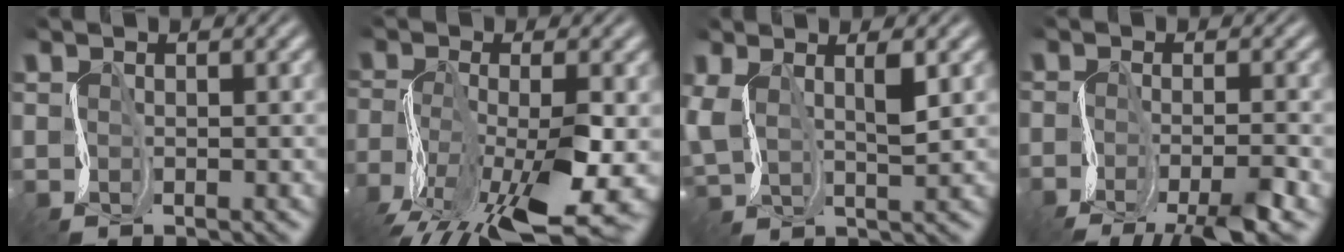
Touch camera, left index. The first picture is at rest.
{"total": 12.4, "force": [-6.2, 4.0, 10.0], "torque": [-0.210, -0.018, -0.109]}
{"total": 3.6, "force": [1.2, 1.3, 3.1], "torque": [-0.081, 0.005, 0.020]}
{"total": 5.9, "force": [-4.1, 0.8, 4.2], "torque": [-0.061, -0.003, -0.082]}